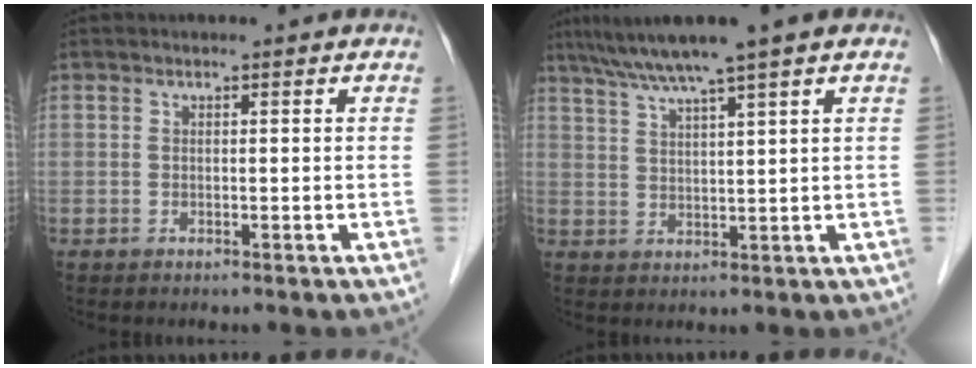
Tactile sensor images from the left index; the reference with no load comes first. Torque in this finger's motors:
{"motor_torque": [0.15, -0.19, 0.52, 0.10]}